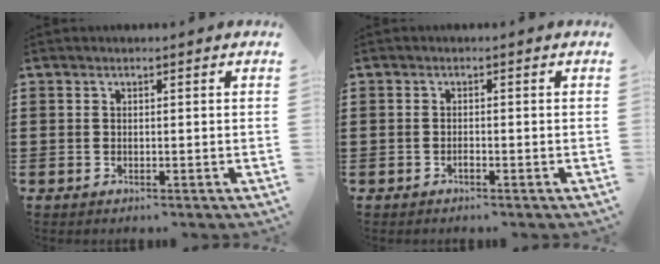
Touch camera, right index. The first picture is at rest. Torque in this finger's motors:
{"motor_torque": [0.92, 0.75, -0.01, -0.03]}